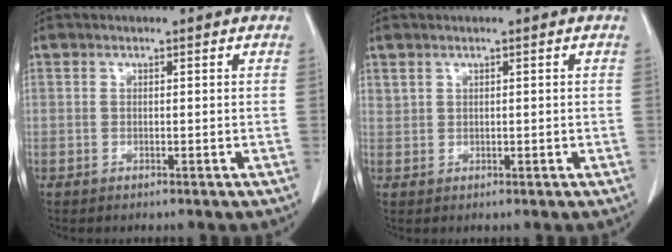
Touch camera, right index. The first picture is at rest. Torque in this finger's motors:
{"motor_torque": [-0.31, 0.17, -0.03, -0.01]}